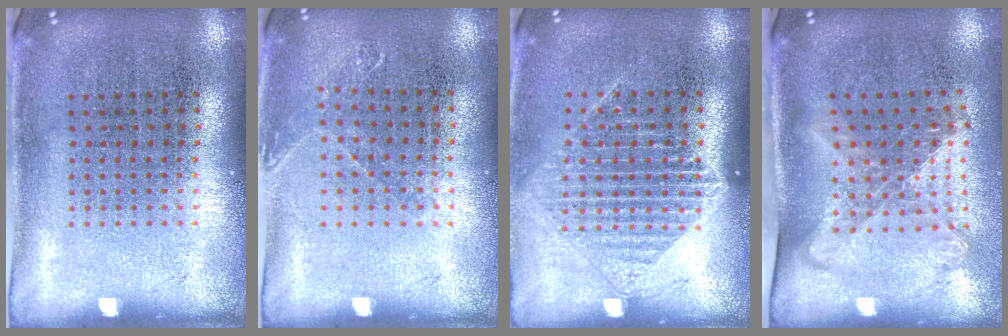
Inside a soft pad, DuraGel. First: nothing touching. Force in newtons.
{"total": 0.8, "press": 0.8, "slide": 0.1}
{"total": 1.4, "press": 1.3, "slide": 0.7}
{"total": 1.7, "press": 1.4, "slide": 1.1}